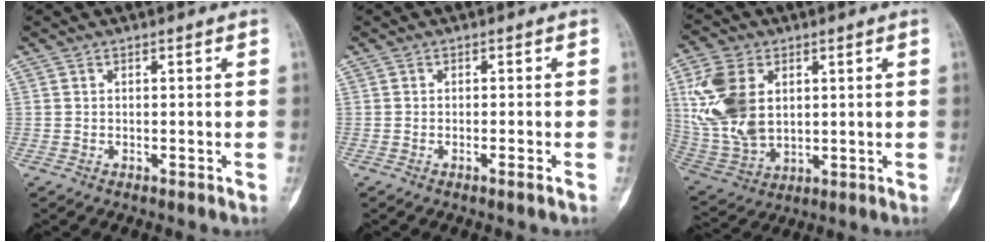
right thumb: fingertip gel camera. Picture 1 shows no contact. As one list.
[{"total": 1.1, "force": [-0.6, -0.1, 0.9], "torque": [-0.019, 0.004, -0.010]}, {"total": 15.2, "force": [3.2, 10.2, 10.9], "torque": [-0.217, -0.008, 0.073]}]